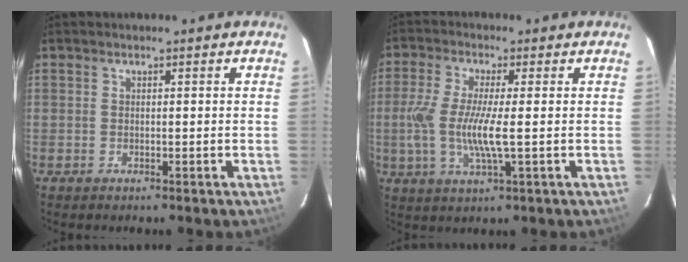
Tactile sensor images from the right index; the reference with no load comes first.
{"total": 9.0, "force": [-1.0, 1.2, 8.9], "torque": [-0.187, -0.008, -0.022]}